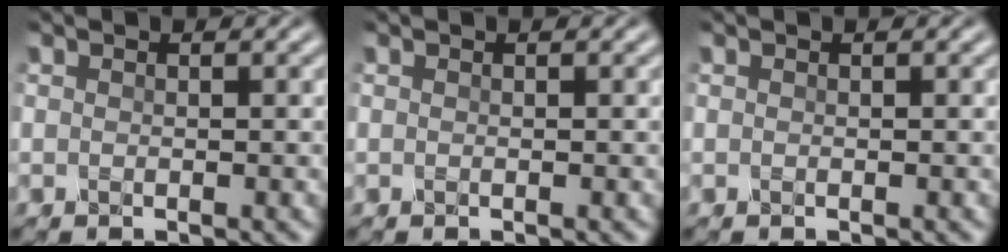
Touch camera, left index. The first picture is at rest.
{"total": 0.0}
{"total": 0.0}